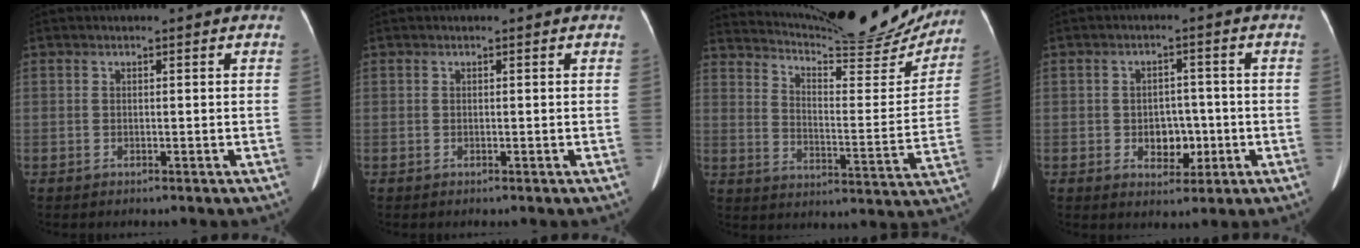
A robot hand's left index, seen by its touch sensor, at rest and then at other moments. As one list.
[{"total": 0.0}, {"total": 23.4, "force": [21.8, 3.2, 7.9], "torque": [-0.122, -0.052, 0.285]}, {"total": 4.8, "force": [-1.0, 3.4, 3.2], "torque": [-0.045, 0.009, -0.007]}]